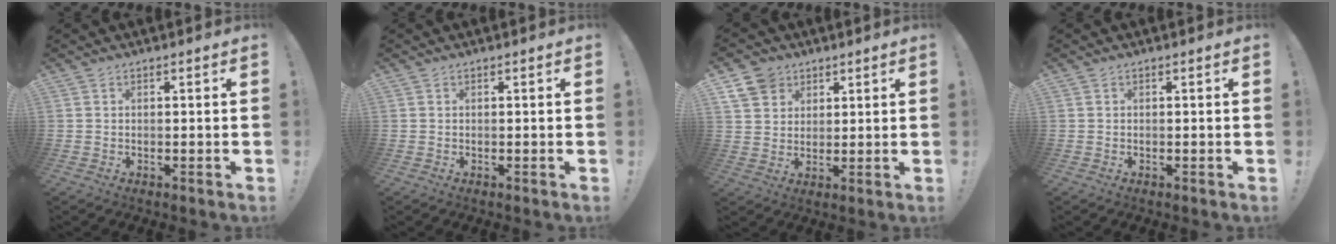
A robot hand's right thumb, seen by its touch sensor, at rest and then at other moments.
{"total": 0.0}
{"total": 8.2, "force": [4.9, 6.2, 2.0], "torque": [-0.039, -0.026, 0.100]}
{"total": 0.0}